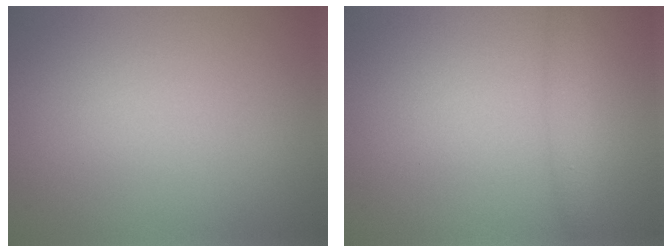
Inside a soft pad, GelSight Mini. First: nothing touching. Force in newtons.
{"total": 1.7, "press": 1.7, "slide": 0.2}